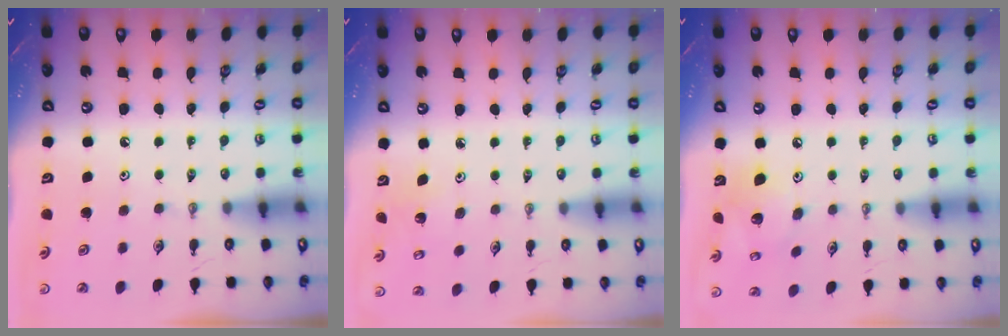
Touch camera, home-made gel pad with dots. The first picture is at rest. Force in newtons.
{"total": 3.0, "press": 2.9, "slide": 0.3}
{"total": 11.7, "press": 11.5, "slide": 2.2}